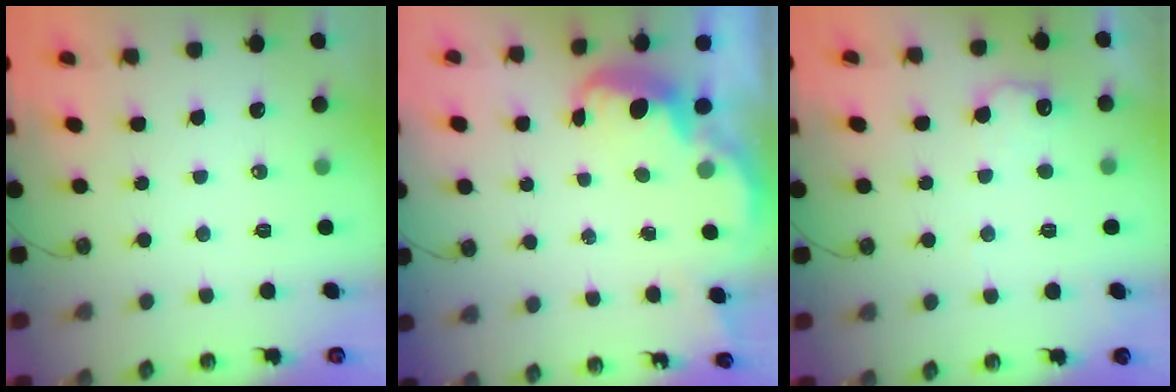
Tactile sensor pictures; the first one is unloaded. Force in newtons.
{"total": 2.7, "press": 2.6, "slide": 0.6}
{"total": 9.2, "press": 9.2, "slide": 0.5}